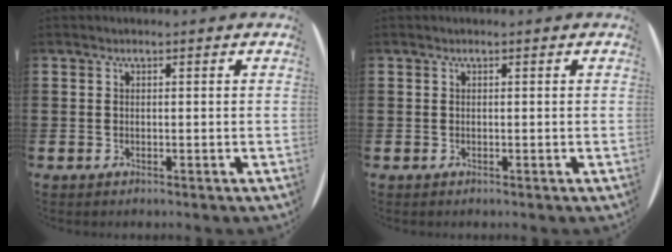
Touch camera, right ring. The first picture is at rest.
{"total": 0.0}